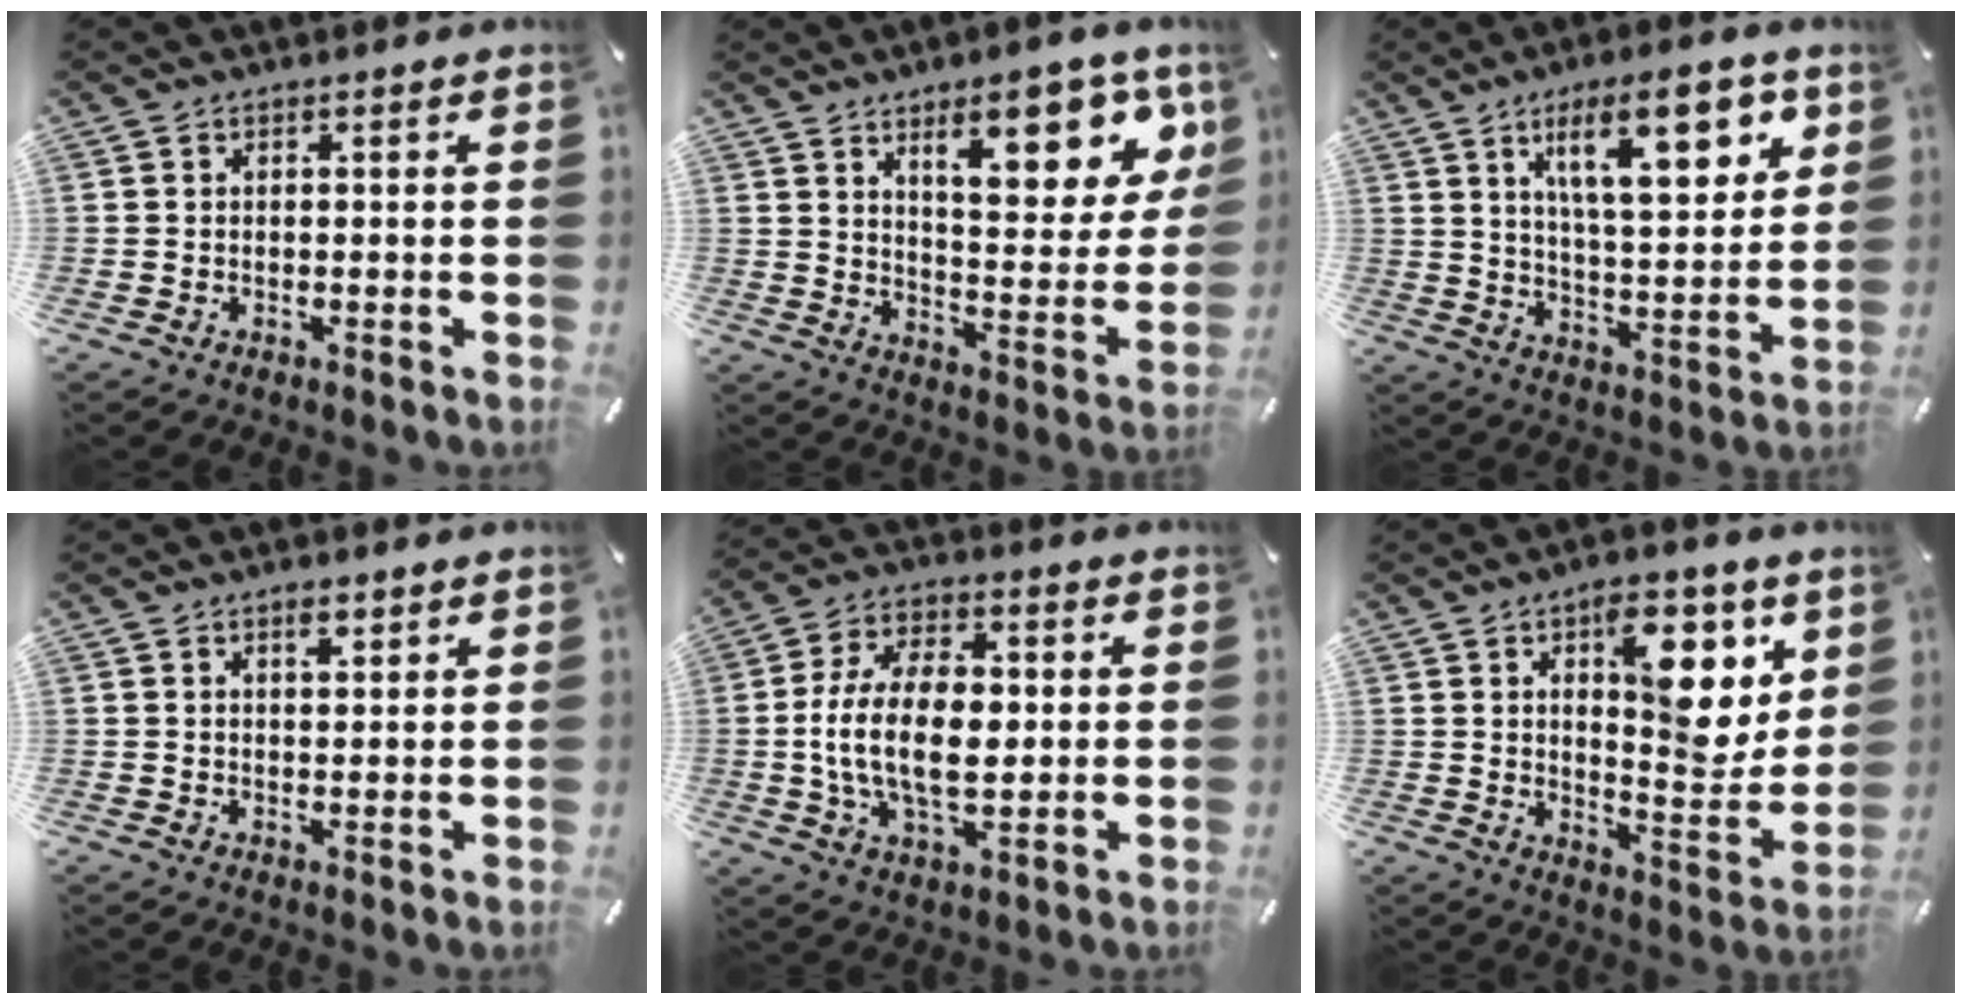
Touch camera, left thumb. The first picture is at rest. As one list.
[{"total": 17.1, "force": [10.1, 6.8, 12.0], "torque": [-0.152, -0.058, 0.157]}, {"total": 17.5, "force": [8.7, 6.5, 13.7], "torque": [-0.208, -0.023, 0.134]}, {"total": 2.5, "force": [1.7, 1.0, 1.6], "torque": [-0.018, -0.005, 0.026]}, {"total": 15.6, "force": [-0.4, 8.8, 12.9], "torque": [-0.259, 0.000, -0.011]}, {"total": 15.4, "force": [7.0, 8.0, 11.2], "torque": [-0.122, -0.046, 0.114]}]